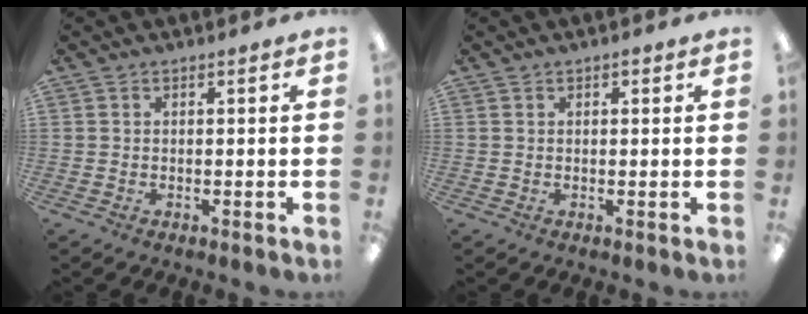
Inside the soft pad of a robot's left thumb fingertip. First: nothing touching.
{"total": 0.7, "force": [0.5, 0.4, 0.3], "torque": [-0.007, 0.003, 0.008]}